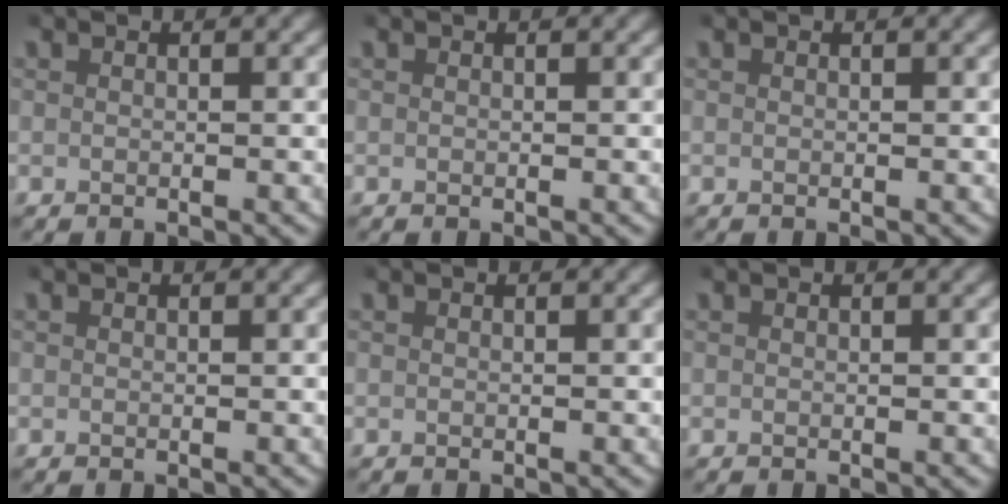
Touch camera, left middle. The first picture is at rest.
{"total": 0.0}
{"total": 0.0}
{"total": 0.0}
{"total": 0.0}
{"total": 0.0}